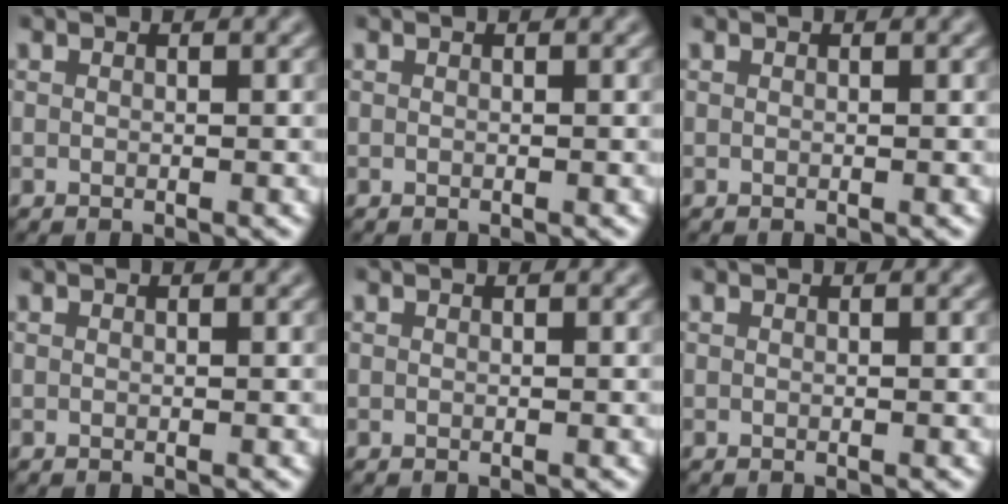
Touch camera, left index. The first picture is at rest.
{"total": 0.0}
{"total": 0.0}
{"total": 0.0}
{"total": 0.0}
{"total": 0.0}